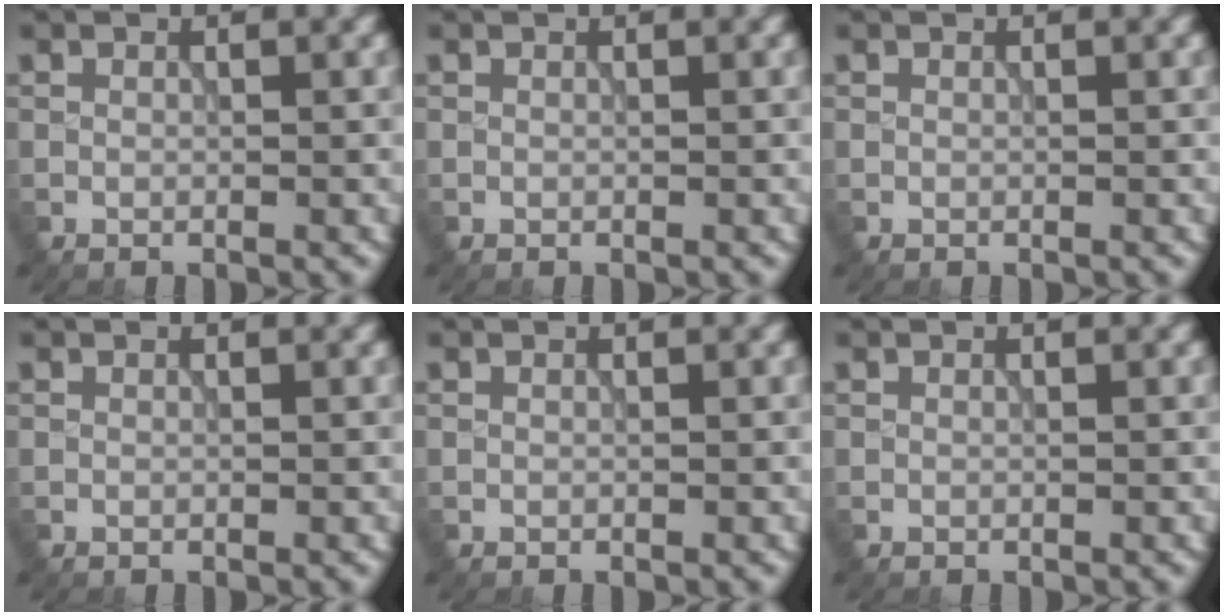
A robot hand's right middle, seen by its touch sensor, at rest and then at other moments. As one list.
[{"total": 0.0}, {"total": 0.0}, {"total": 0.0}, {"total": 0.0}, {"total": 0.0}]